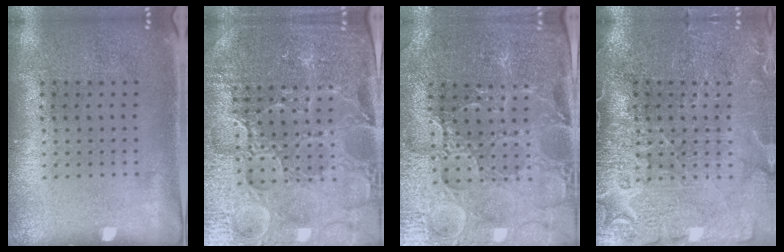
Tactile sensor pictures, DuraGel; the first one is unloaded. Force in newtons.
{"total": 5.2, "press": 4.8, "slide": 1.9}
{"total": 3.3, "press": 3.3, "slide": 0.5}
{"total": 4.0, "press": 3.5, "slide": 1.9}